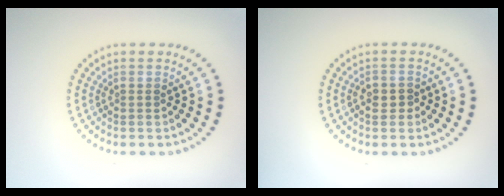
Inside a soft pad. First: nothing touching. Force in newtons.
{"total": 1.2, "press": 1.2, "slide": 0.4}